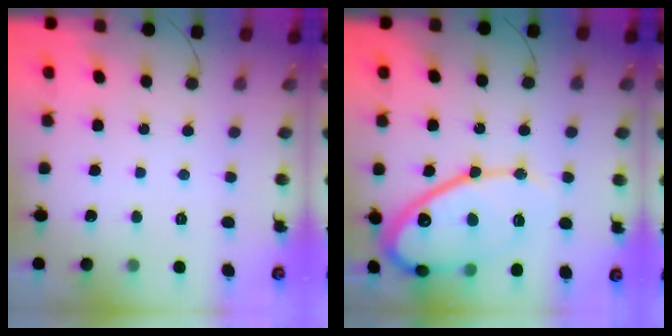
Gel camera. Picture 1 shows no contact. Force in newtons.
{"total": 19.6, "press": 19.6, "slide": 1.6}